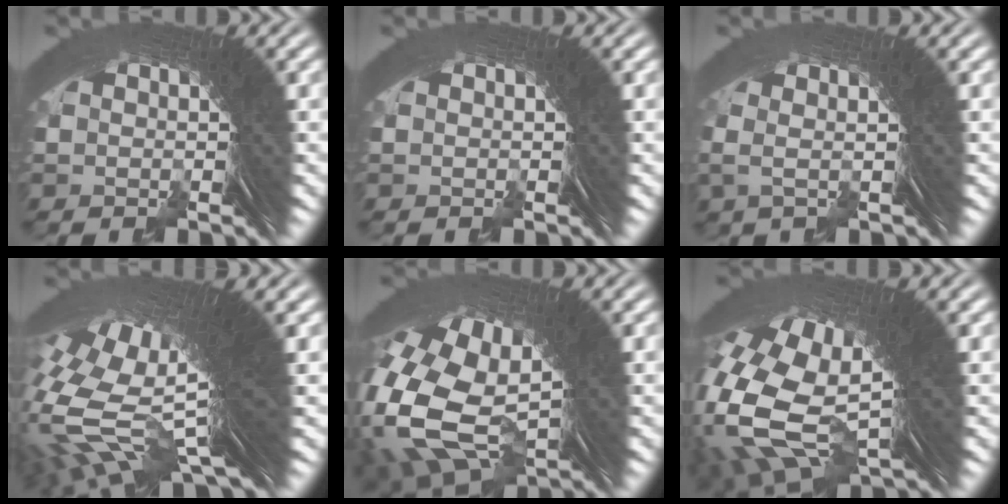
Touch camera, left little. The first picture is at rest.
{"total": 0.0}
{"total": 3.3, "force": [0.9, 0.3, 3.2], "torque": [-0.050, 0.010, 0.008]}
{"total": 20.0, "force": [3.9, 9.4, 17.3], "torque": [-0.313, -0.019, 0.074]}
{"total": 16.4, "force": [-0.1, 12.2, 11.0], "torque": [-0.256, -0.058, 0.016]}
{"total": 18.0, "force": [1.2, 12.3, 13.1], "torque": [-0.266, -0.039, 0.033]}